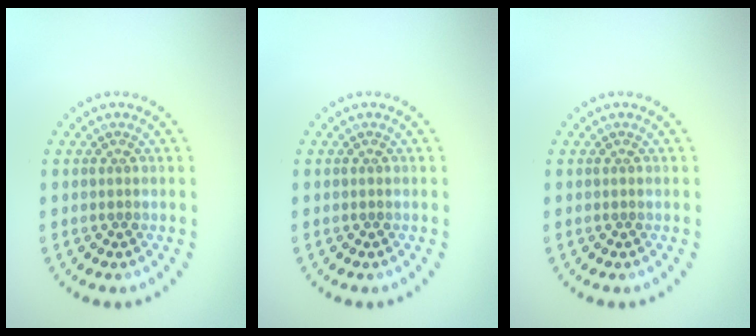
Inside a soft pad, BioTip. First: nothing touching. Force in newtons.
{"total": 0.0}
{"total": 0.0}